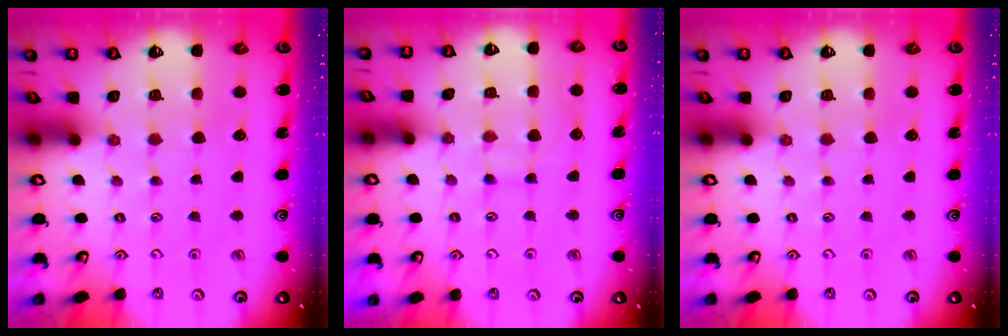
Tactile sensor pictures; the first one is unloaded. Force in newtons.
{"total": 7.9, "press": 7.9, "slide": 0.6}
{"total": 0.0}